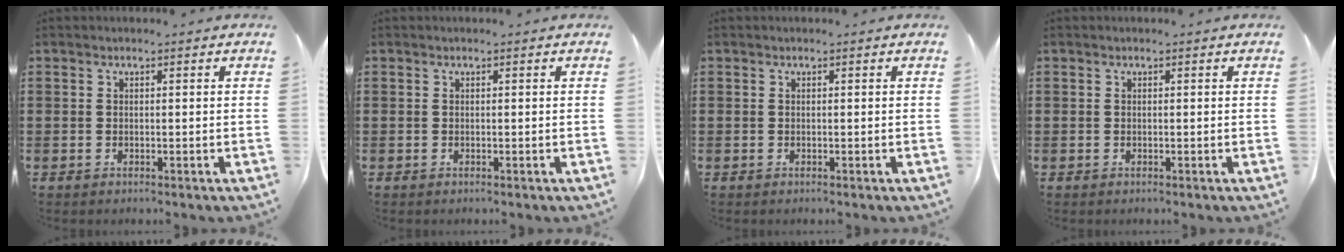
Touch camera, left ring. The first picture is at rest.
{"total": 0.0}
{"total": 0.0}
{"total": 0.0}